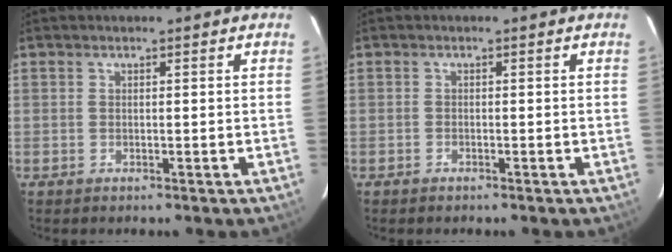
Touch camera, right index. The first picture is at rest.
{"total": 0.6, "force": [-0.5, 0.2, 0.0], "torque": [-0.002, 0.002, -0.010]}